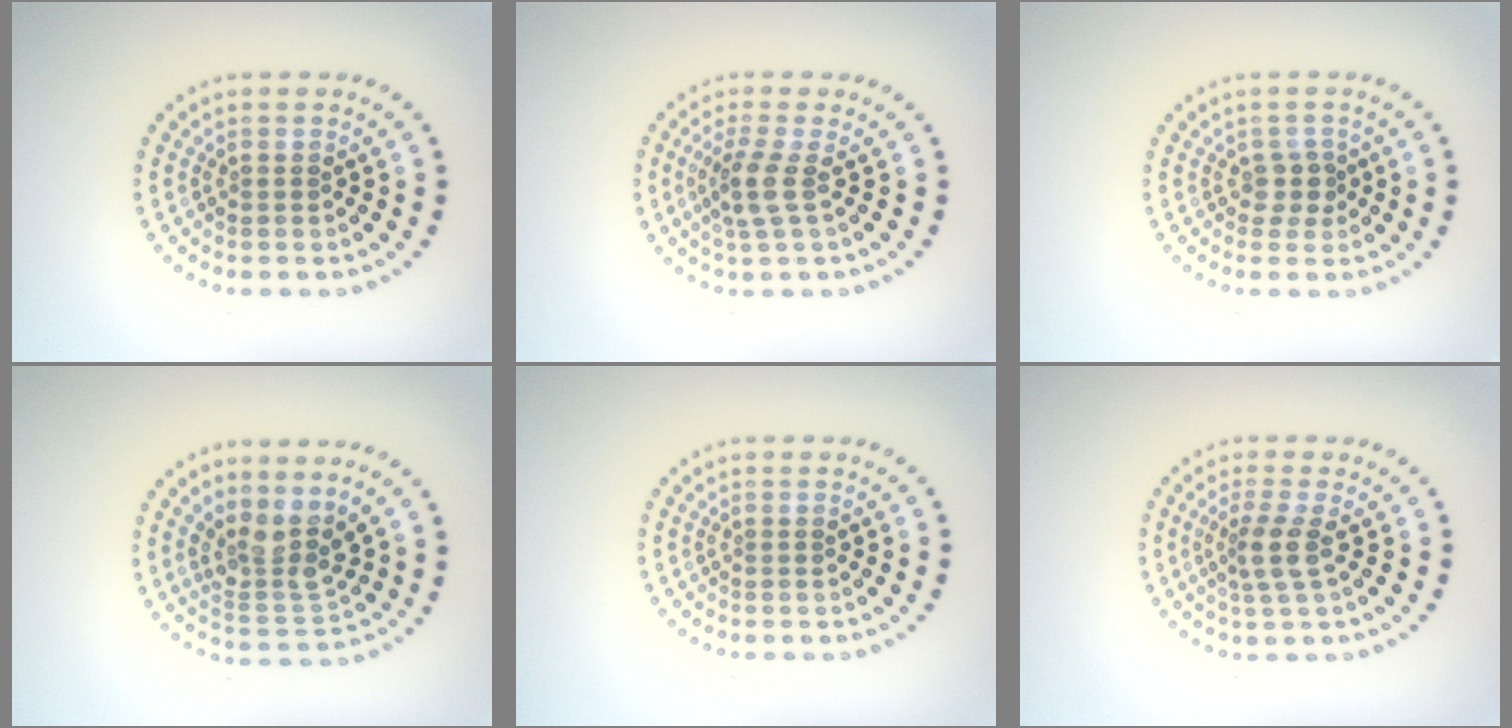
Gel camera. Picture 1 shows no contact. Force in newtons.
{"total": 2.5, "press": 1.9, "slide": 1.7}
{"total": 1.5, "press": 1.2, "slide": 0.8}
{"total": 3.7, "press": 3.0, "slide": 2.2}
{"total": 0.0}
{"total": 2.4, "press": 1.8, "slide": 1.5}